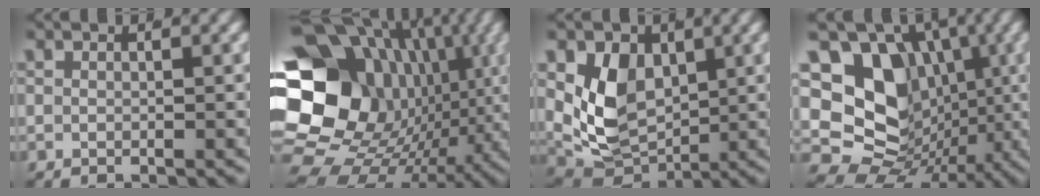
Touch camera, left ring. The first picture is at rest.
{"total": 25.8, "force": [-0.7, 19.2, 17.2], "torque": [-0.290, -0.056, 0.002]}
{"total": 8.9, "force": [0.9, 7.0, 5.5], "torque": [-0.101, -0.027, 0.027]}
{"total": 19.0, "force": [-0.6, 15.6, 10.9], "torque": [-0.203, -0.066, -0.006]}